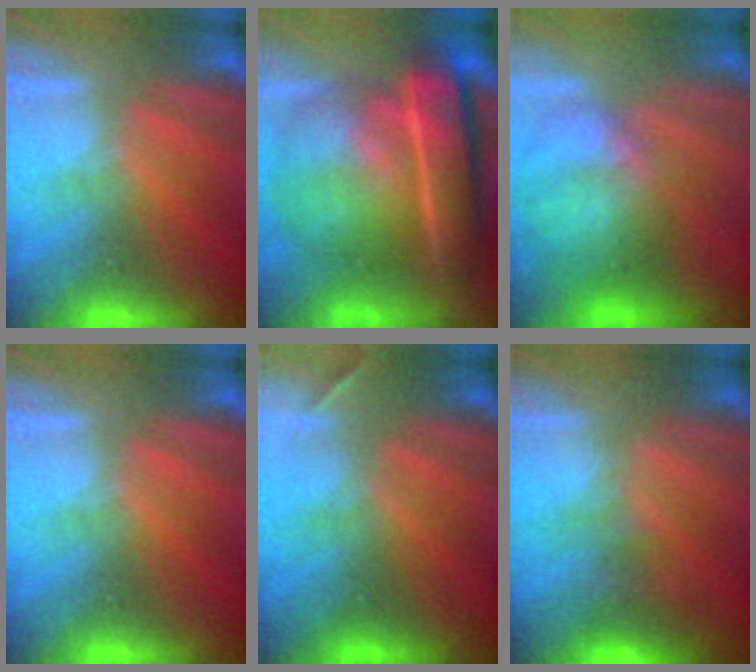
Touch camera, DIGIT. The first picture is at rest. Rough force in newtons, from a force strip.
{"total": 6.9}
{"total": 8.3}
{"total": 0.0}
{"total": 1.7}
{"total": 4.7}